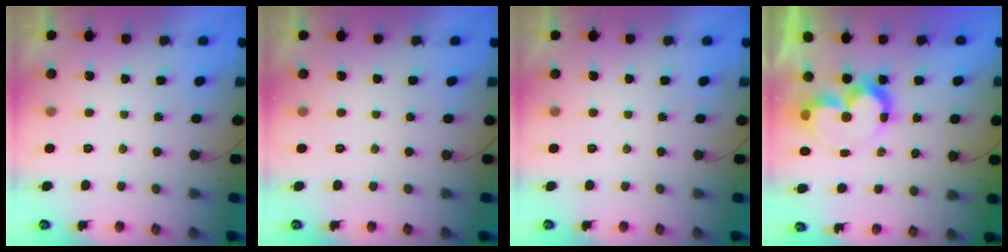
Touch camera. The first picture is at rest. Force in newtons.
{"total": 0.0}
{"total": 0.0}
{"total": 10.6, "press": 10.6, "slide": 0.7}